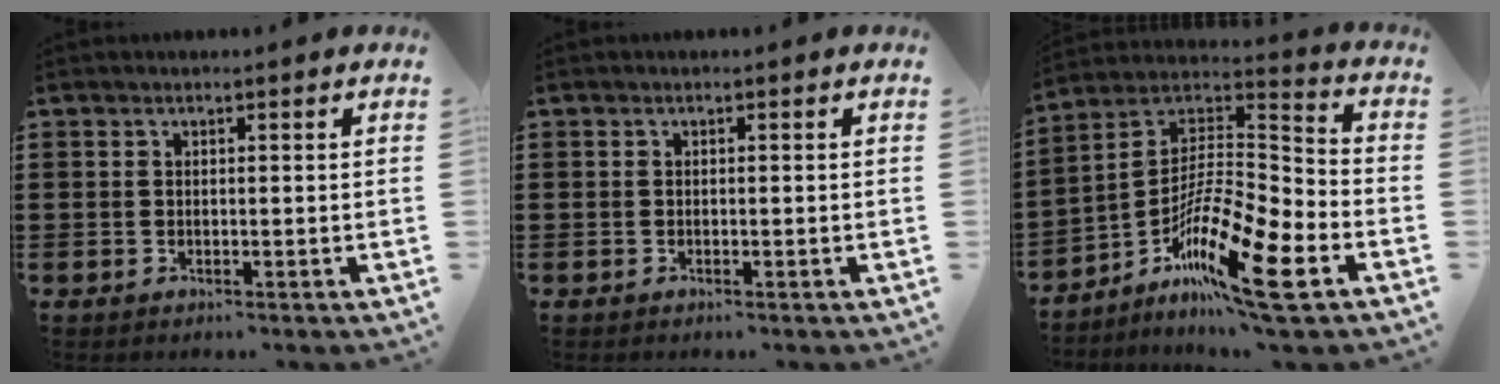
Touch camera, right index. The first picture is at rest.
{"total": 0.0}
{"total": 15.7, "force": [-8.9, 2.6, 12.7], "torque": [-0.248, 0.001, -0.164]}